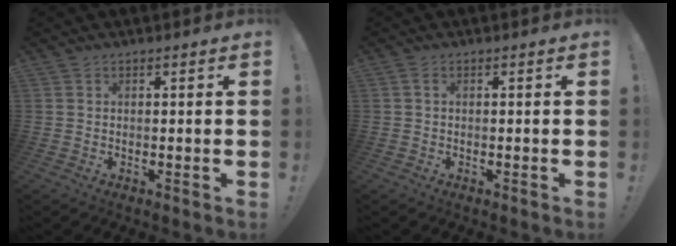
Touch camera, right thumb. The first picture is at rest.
{"total": 0.9, "force": [-0.1, 0.5, 0.7], "torque": [-0.021, 0.007, -0.002]}